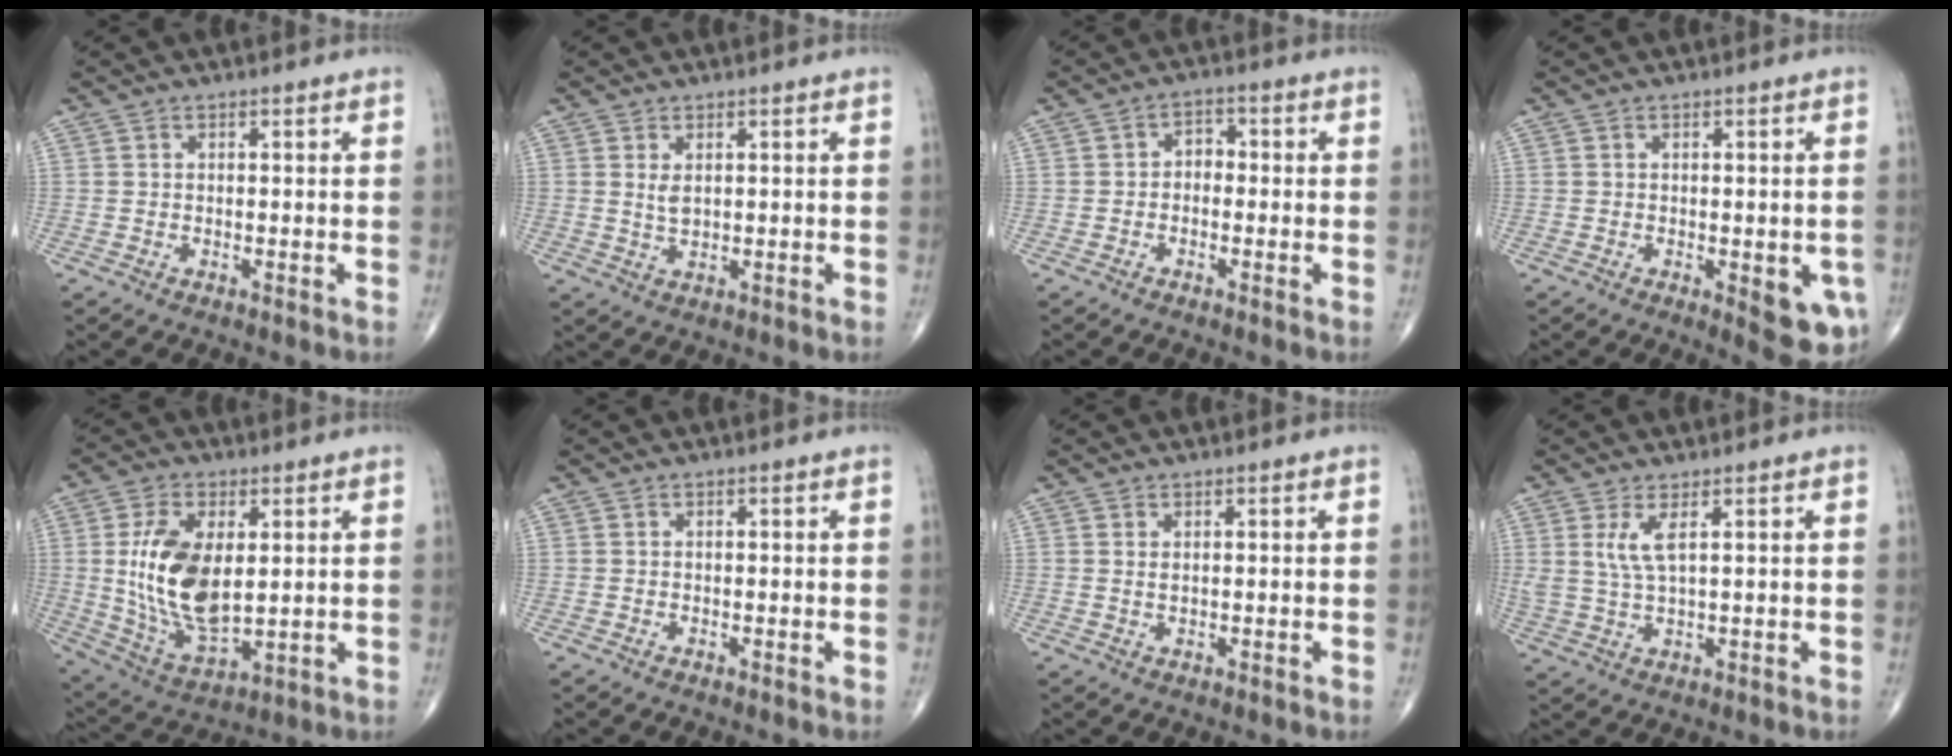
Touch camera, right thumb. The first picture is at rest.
{"total": 2.3, "force": [0.7, 1.2, 1.9], "torque": [-0.034, -0.007, 0.020]}
{"total": 3.0, "force": [-0.5, 2.2, 1.9], "torque": [-0.013, 0.015, -0.020]}
{"total": 7.9, "force": [-2.2, 2.9, 7.1], "torque": [-0.066, -0.011, -0.021]}
{"total": 15.9, "force": [2.0, 8.4, 13.4], "torque": [-0.250, -0.019, 0.052]}
{"total": 0.0}
{"total": 1.0, "force": [0.4, 0.4, 0.8], "torque": [-0.015, -0.001, 0.011]}
{"total": 4.4, "force": [1.8, 1.0, 3.9], "torque": [-0.092, -0.013, 0.046]}